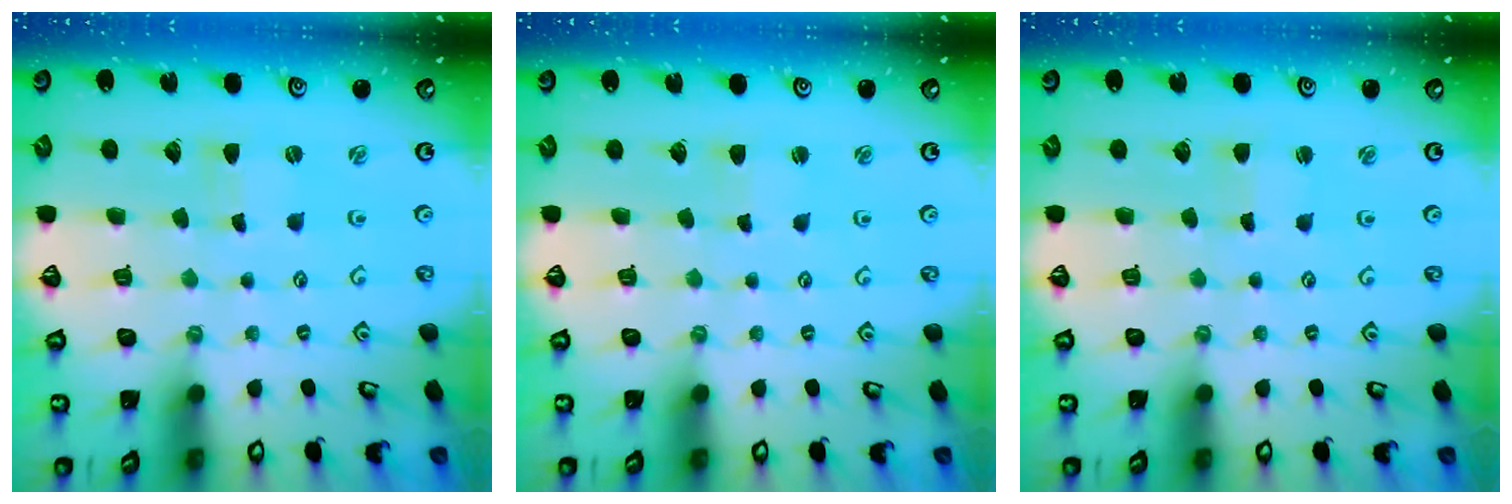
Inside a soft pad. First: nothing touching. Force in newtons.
{"total": 2.1, "press": 2.0, "slide": 0.3}
{"total": 1.7, "press": 1.7, "slide": 0.2}